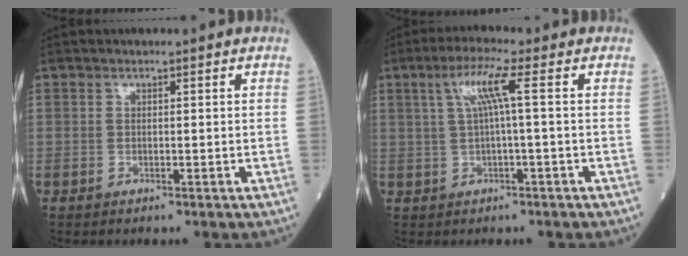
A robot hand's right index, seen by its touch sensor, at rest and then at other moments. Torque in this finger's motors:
{"motor_torque": [0.79, 0.18, 0.36, 0.13]}